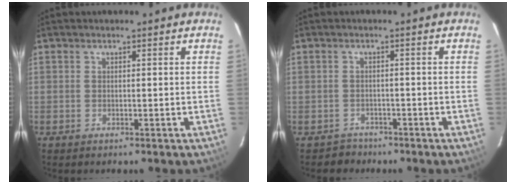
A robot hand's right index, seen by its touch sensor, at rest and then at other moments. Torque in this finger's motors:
{"motor_torque": [-0.13, -0.01, -0.21, -0.16]}